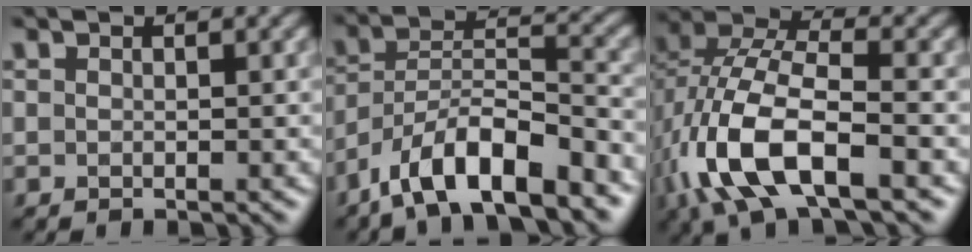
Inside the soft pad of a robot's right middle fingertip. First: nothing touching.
{"total": 10.3, "force": [-7.4, 3.1, 6.5], "torque": [-0.103, 0.018, -0.138]}
{"total": 10.1, "force": [-4.0, 4.7, 7.9], "torque": [-0.175, 0.007, -0.085]}